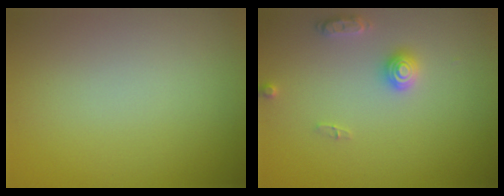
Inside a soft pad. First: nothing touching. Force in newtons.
{"total": 2.2, "press": 2.2, "slide": 0.1}